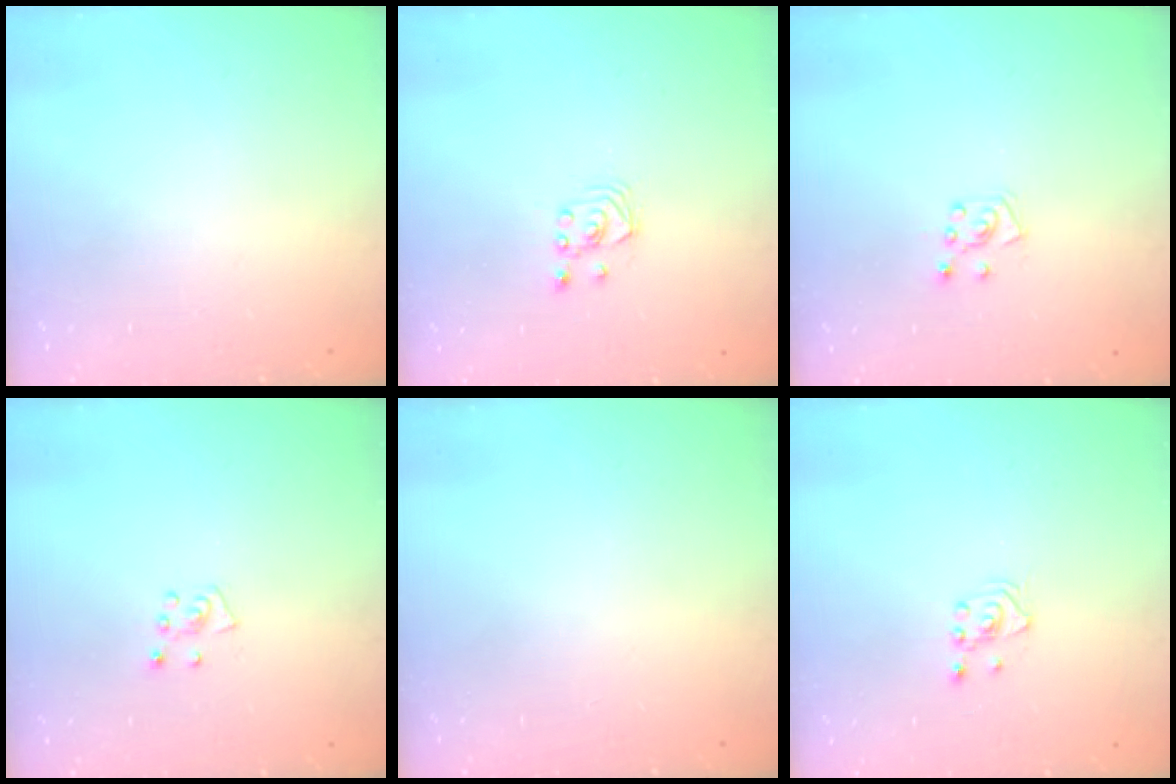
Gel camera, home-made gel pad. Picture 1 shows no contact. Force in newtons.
{"total": 1.8, "press": 1.8, "slide": 0.2}
{"total": 6.2, "press": 6.1, "slide": 0.6}
{"total": 5.0, "press": 4.9, "slide": 0.4}
{"total": 0.0}
{"total": 2.1, "press": 2.1, "slide": 0.1}